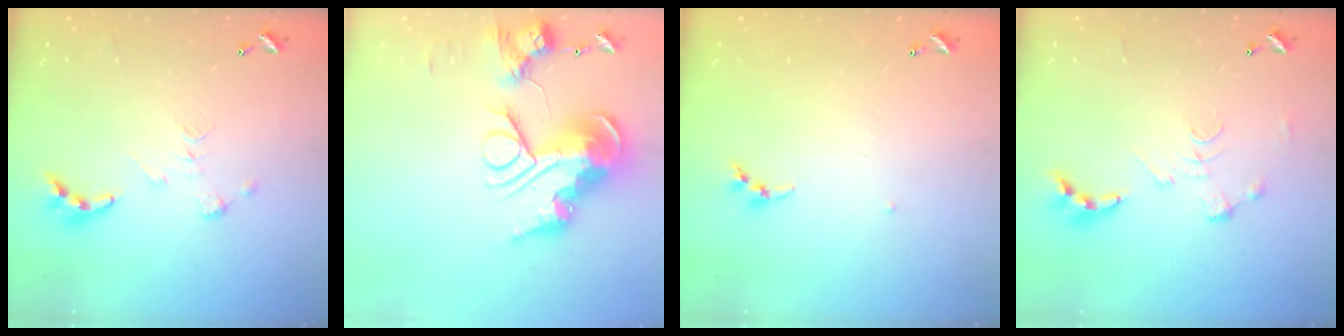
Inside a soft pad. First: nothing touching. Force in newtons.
{"total": 0.9, "press": 0.9, "slide": 0.0}
{"total": 4.0, "press": 3.9, "slide": 0.5}
{"total": 0.0}